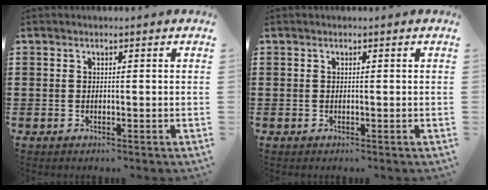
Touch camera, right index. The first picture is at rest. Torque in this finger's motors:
{"motor_torque": [0.01, 0.02, 0.00, 0.00]}